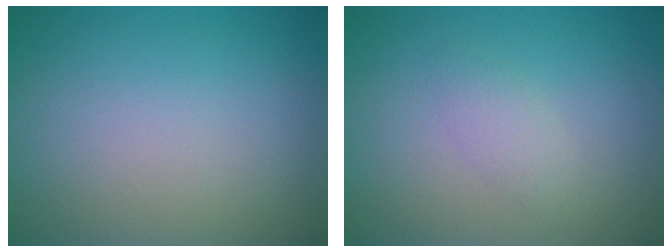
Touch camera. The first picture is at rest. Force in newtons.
{"total": 1.4, "press": 1.4, "slide": 0.1}